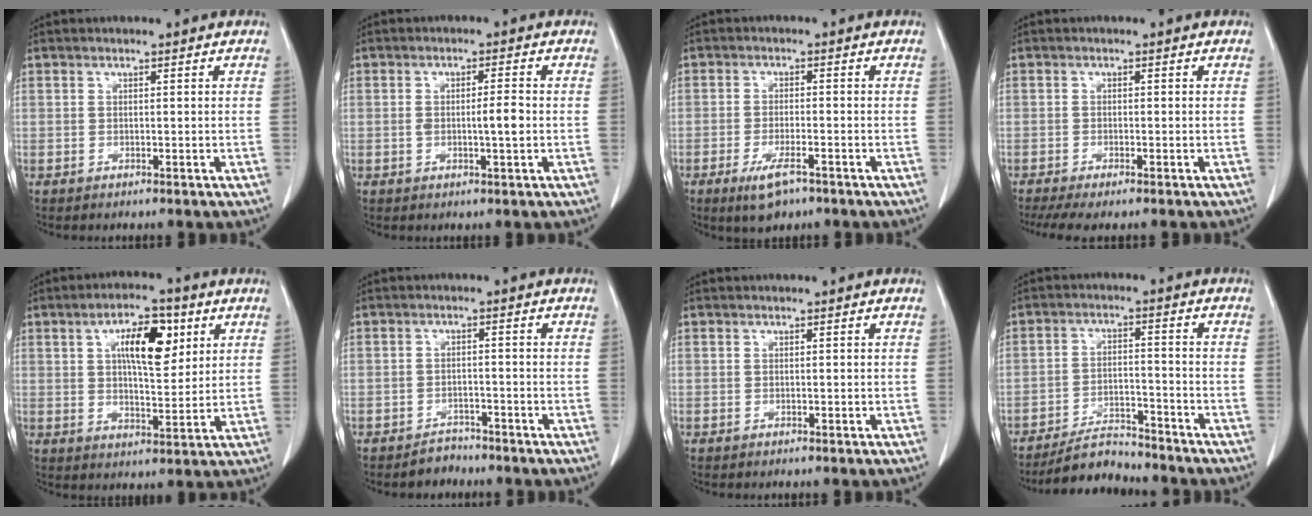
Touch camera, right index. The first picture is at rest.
{"total": 3.4, "force": [-0.4, 0.3, 3.3], "torque": [-0.059, -0.001, -0.006]}
{"total": 5.2, "force": [-3.2, 1.4, 3.8], "torque": [-0.075, -0.008, -0.049]}
{"total": 5.8, "force": [-4.6, 0.9, 3.5], "torque": [-0.052, -0.012, -0.073]}
{"total": 9.8, "force": [3.6, 3.5, 8.4], "torque": [-0.137, 0.011, 0.062]}
{"total": 2.6, "force": [-2.2, 1.3, -0.2], "torque": [0.000, 0.004, -0.034]}
{"total": 0.0}
{"total": 6.8, "force": [-6.6, 1.2, 1.2], "torque": [-0.021, -0.006, -0.113]}